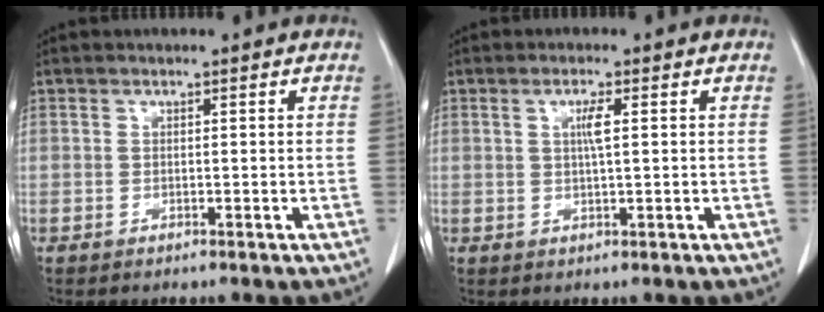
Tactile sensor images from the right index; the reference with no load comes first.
{"total": 2.3, "force": [0.5, -0.2, 2.2], "torque": [-0.044, -0.001, 0.008]}